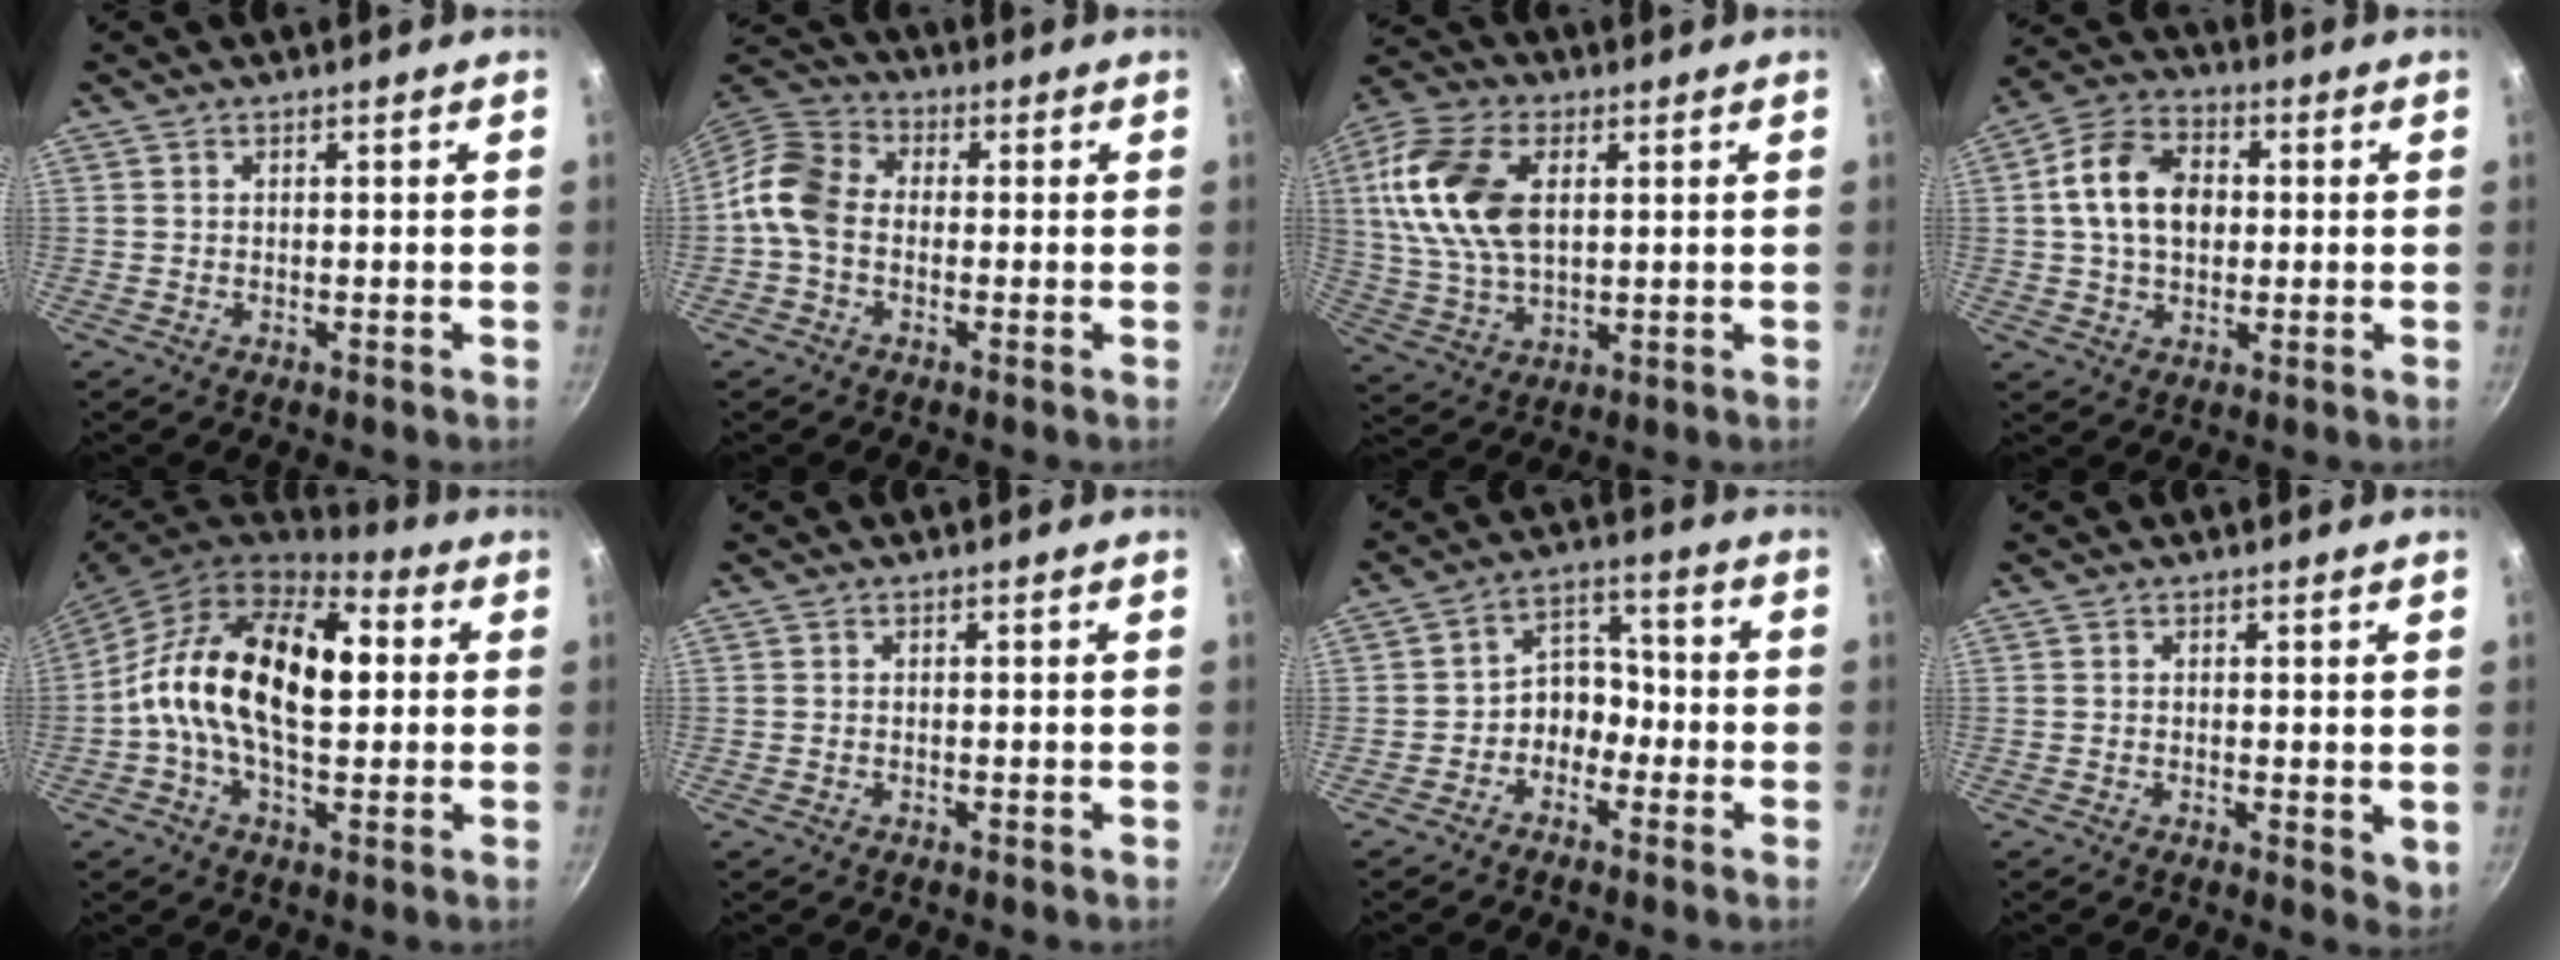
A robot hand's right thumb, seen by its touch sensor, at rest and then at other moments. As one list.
[{"total": 8.6, "force": [-1.4, 6.4, 5.5], "torque": [-0.094, 0.028, -0.051]}, {"total": 16.6, "force": [3.5, 10.0, 12.7], "torque": [-0.239, 0.000, 0.066]}, {"total": 12.2, "force": [1.1, 8.8, 8.5], "torque": [-0.129, 0.017, 0.007]}, {"total": 20.2, "force": [1.6, 11.4, 16.6], "torque": [-0.261, 0.024, 0.002]}, {"total": 0.0}, {"total": 6.4, "force": [-2.7, 4.9, 3.1], "torque": [-0.005, 0.047, -0.056]}, {"total": 3.2, "force": [0.2, 1.5, 2.8], "torque": [-0.035, -0.008, 0.003]}]